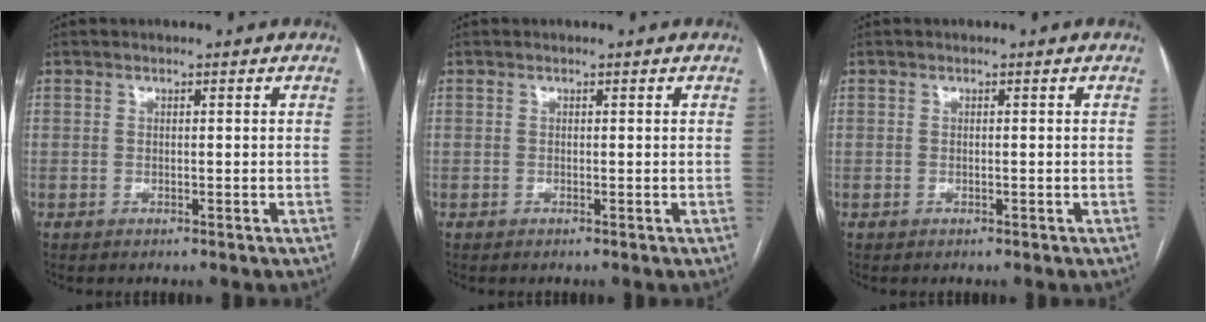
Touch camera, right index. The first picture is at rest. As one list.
[{"total": 0.0}, {"total": 0.0}]